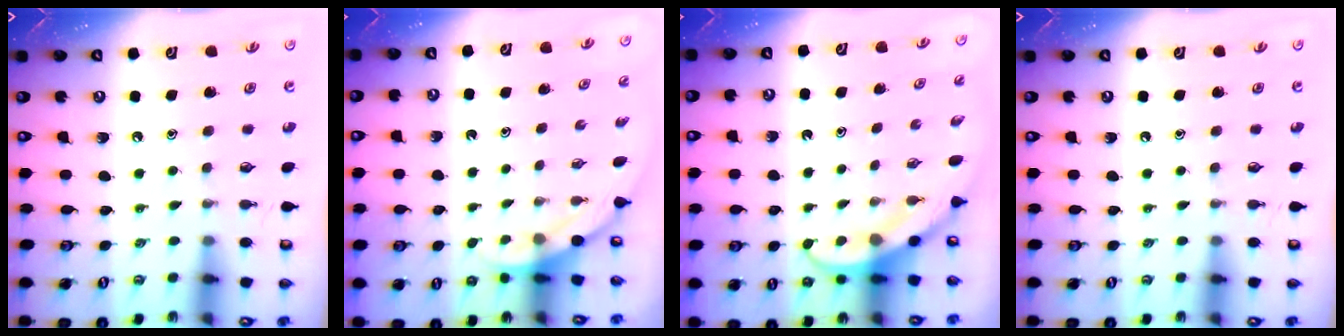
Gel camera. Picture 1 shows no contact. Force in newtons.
{"total": 3.3, "press": 3.2, "slide": 0.2}
{"total": 4.0, "press": 4.0, "slide": 0.3}
{"total": 0.0}